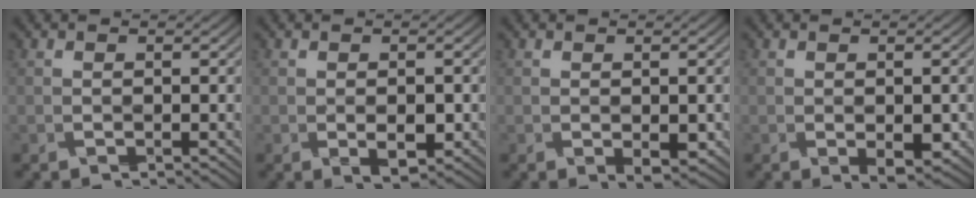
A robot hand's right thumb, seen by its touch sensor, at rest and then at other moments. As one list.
[{"total": 2.7, "force": [-0.8, 1.3, 2.2], "torque": [-0.041, -0.006, -0.004]}, {"total": 2.2, "force": [-0.4, 1.1, 1.9], "torque": [-0.032, -0.007, 0.004]}, {"total": 2.8, "force": [-0.7, 1.3, 2.4], "torque": [-0.041, -0.005, -0.001]}]